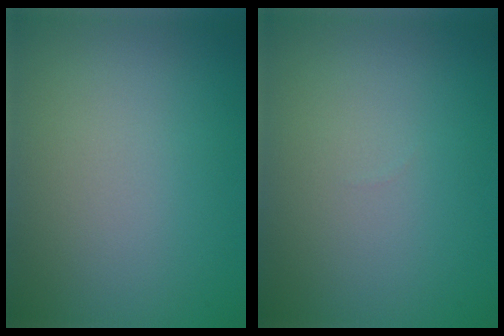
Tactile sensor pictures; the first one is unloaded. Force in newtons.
{"total": 0.0}